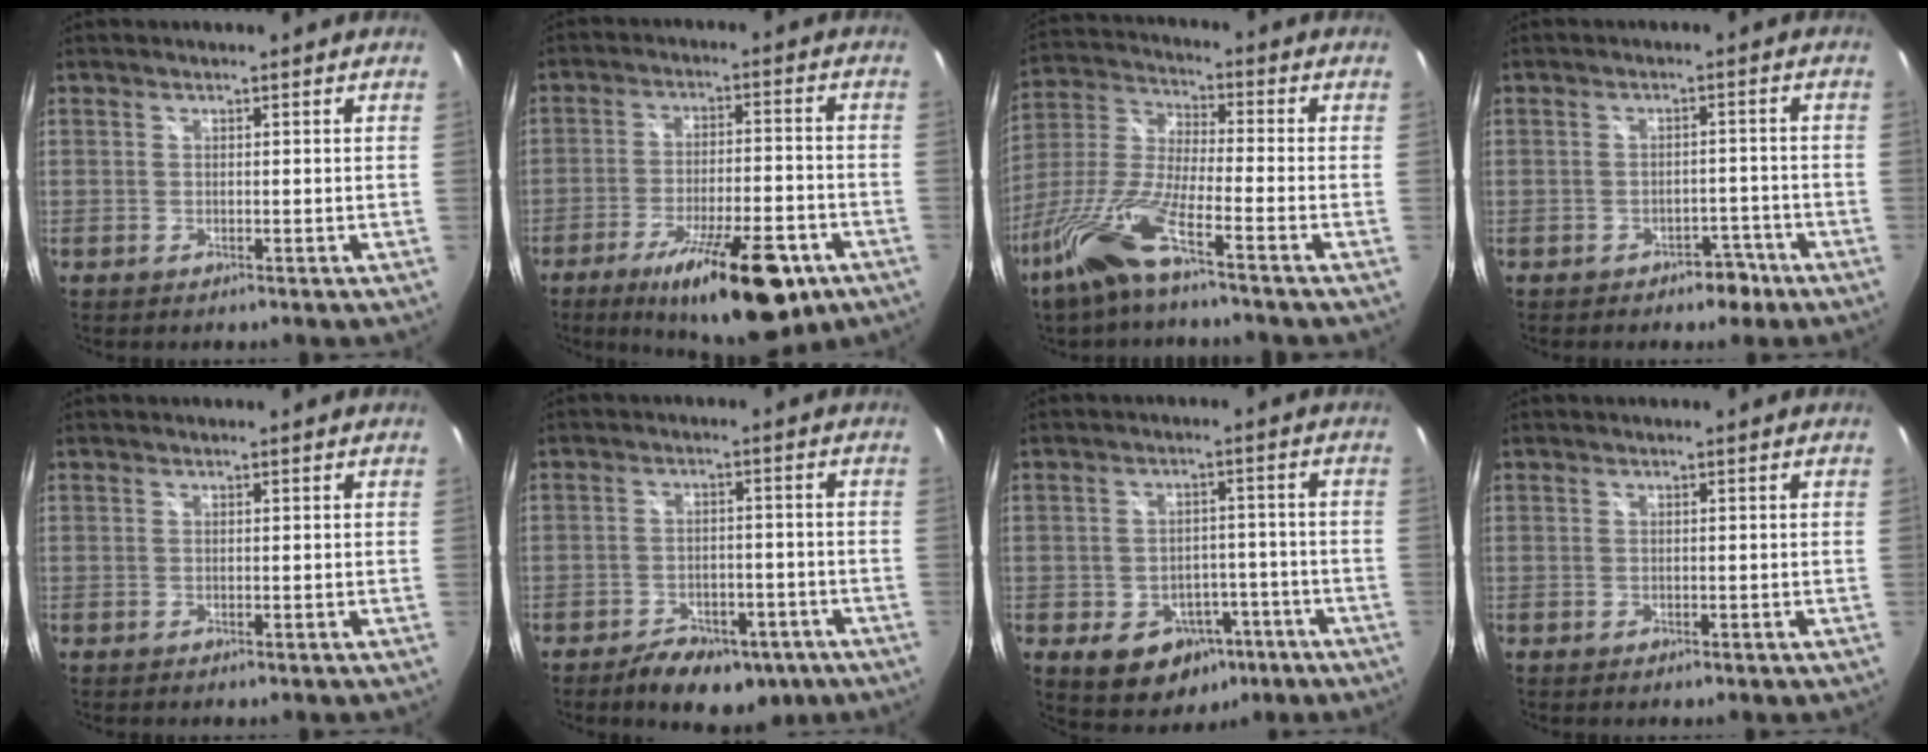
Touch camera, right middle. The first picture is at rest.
{"total": 18.6, "force": [-11.2, 5.5, 13.8], "torque": [-0.227, -0.029, -0.163]}
{"total": 12.7, "force": [-8.1, 1.1, 9.7], "torque": [-0.216, -0.010, -0.165]}
{"total": 3.9, "force": [-2.7, 2.5, 1.4], "torque": [-0.025, 0.010, -0.029]}
{"total": 0.0}
{"total": 11.7, "force": [-7.9, 6.0, 6.1], "torque": [-0.121, 0.002, -0.103]}
{"total": 12.1, "force": [-5.7, 9.0, 5.7], "torque": [-0.105, 0.021, -0.051]}
{"total": 0.7, "force": [-0.3, 0.5, 0.3], "torque": [-0.003, -0.004, -0.007]}